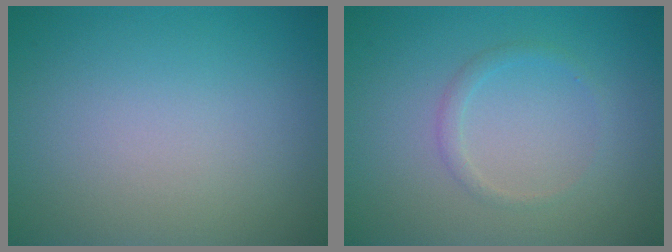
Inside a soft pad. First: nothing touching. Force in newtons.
{"total": 1.1, "press": 1.1, "slide": 0.0}